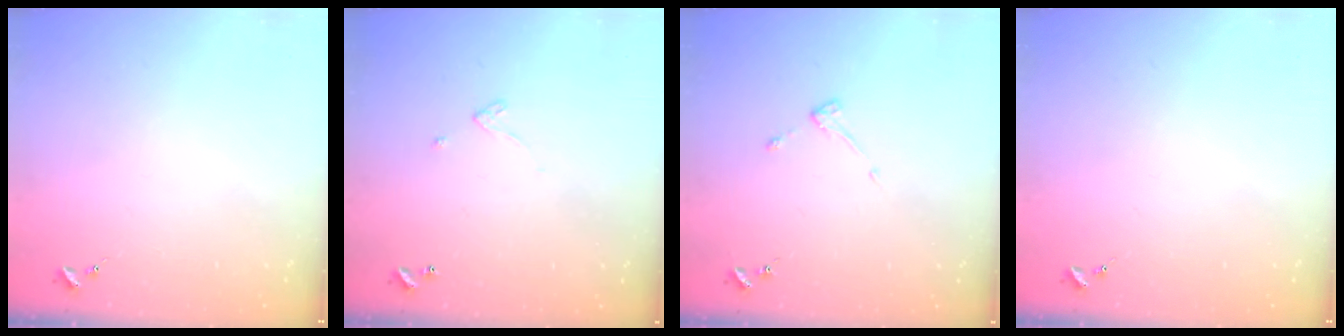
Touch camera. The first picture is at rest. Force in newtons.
{"total": 2.6, "press": 2.6, "slide": 0.2}
{"total": 2.9, "press": 2.9, "slide": 0.5}
{"total": 0.0}